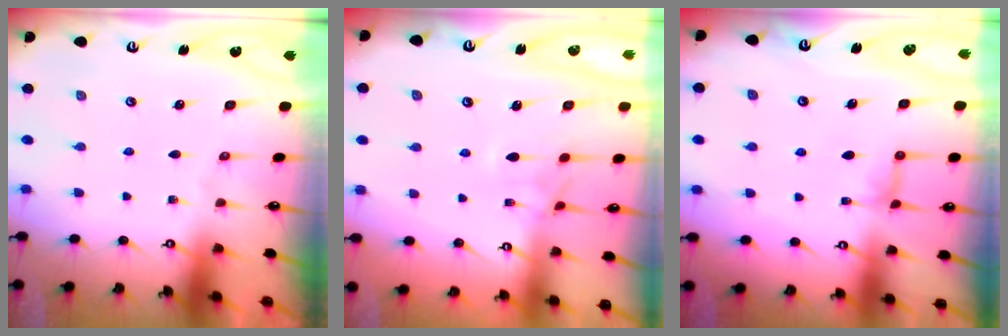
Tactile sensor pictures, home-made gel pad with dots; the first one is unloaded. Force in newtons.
{"total": 1.2, "press": 0.9, "slide": 0.8}
{"total": 2.3, "press": 2.3, "slide": 0.0}